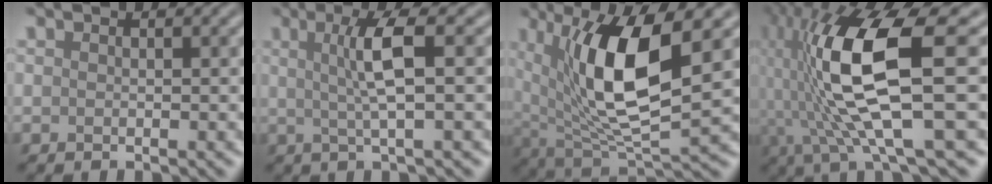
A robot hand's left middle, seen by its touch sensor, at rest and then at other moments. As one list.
[{"total": 4.3, "force": [0.7, 0.6, 4.2], "torque": [-0.079, 0.002, 0.013]}, {"total": 10.4, "force": [2.7, 3.6, 9.4], "torque": [-0.171, -0.009, 0.050]}, {"total": 12.9, "force": [0.1, 3.4, 12.5], "torque": [-0.251, -0.001, 0.010]}]